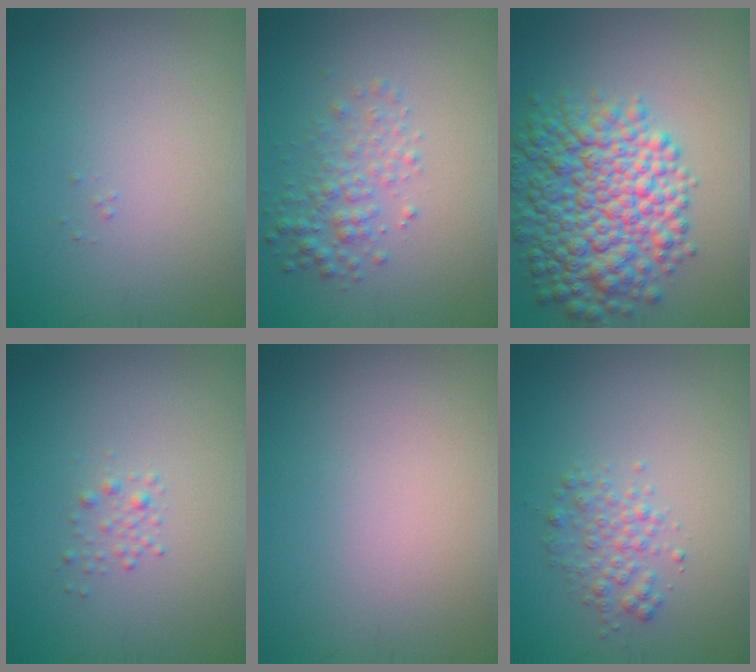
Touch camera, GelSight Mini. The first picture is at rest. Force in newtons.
{"total": 2.6, "press": 2.6, "slide": 0.0}
{"total": 9.8, "press": 9.8, "slide": 0.2}
{"total": 1.1, "press": 1.1, "slide": 0.1}
{"total": 0.0}
{"total": 2.2, "press": 2.2, "slide": 0.0}